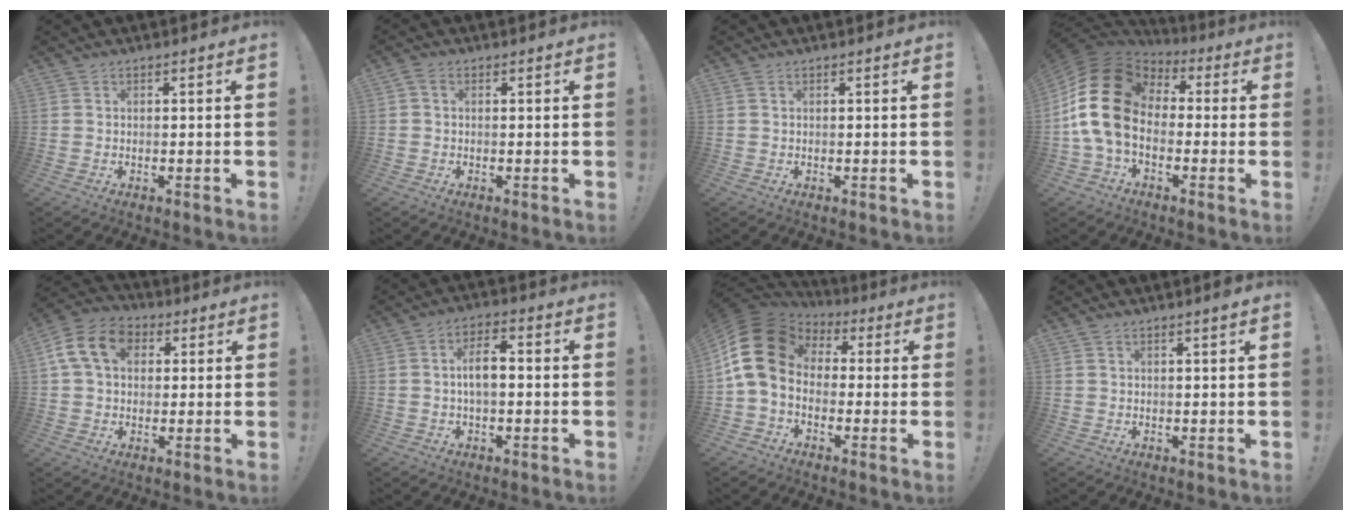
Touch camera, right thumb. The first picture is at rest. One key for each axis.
{"total": 1.3, "fx": 0.0, "fy": 0.9, "fz": 1.0, "tx": -0.025, "ty": 0.006, "tz": 0.000}
{"total": 0.6, "fx": 0.1, "fy": 0.0, "fz": 0.6, "tx": -0.017, "ty": 0.002, "tz": 0.002}
{"total": 18.9, "fx": 0.8, "fy": 12.8, "fz": 13.9, "tx": -0.265, "ty": 0.015, "tz": 0.021}
{"total": 14.2, "fx": 3.9, "fy": 10.6, "fz": 8.6, "tx": -0.152, "ty": 0.006, "tz": 0.077}
{"total": 7.2, "fx": -0.1, "fy": 3.2, "fz": 6.5, "tx": -0.112, "ty": 0.007, "tz": -0.004}
{"total": 16.2, "fx": 2.0, "fy": 11.5, "fz": 11.3, "tx": -0.205, "ty": 0.003, "tz": 0.041}
{"total": 1.5, "fx": 0.9, "fy": -0.1, "fz": 1.2, "tx": -0.022, "ty": 0.000, "tz": 0.014}